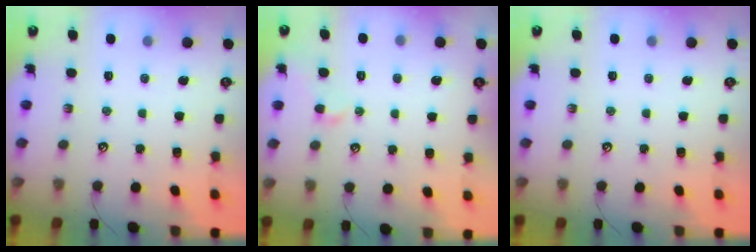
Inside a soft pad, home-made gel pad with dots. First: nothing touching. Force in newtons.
{"total": 0.5, "press": 0.5, "slide": 0.3}
{"total": 0.0}